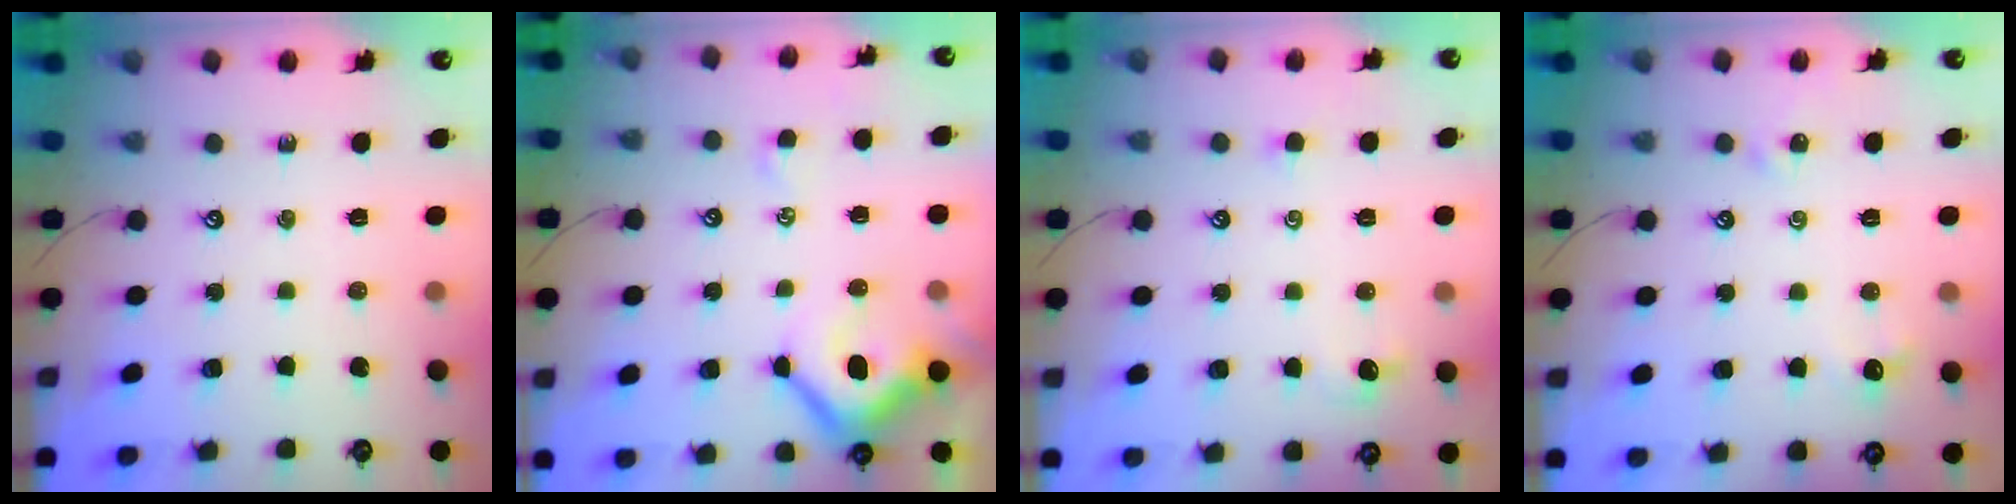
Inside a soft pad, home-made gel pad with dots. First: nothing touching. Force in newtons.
{"total": 7.1, "press": 6.9, "slide": 1.5}
{"total": 0.0}
{"total": 2.4, "press": 2.4, "slide": 0.6}